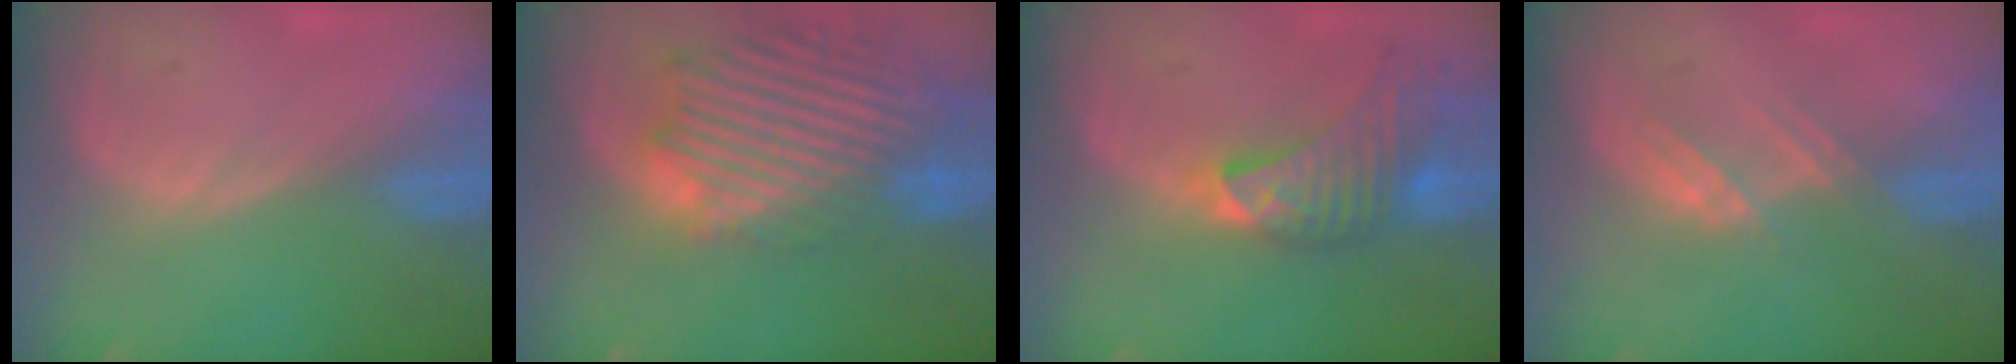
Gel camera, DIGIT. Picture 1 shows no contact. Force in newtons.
{"total": 14.0, "press": 11.9, "slide": 7.2}
{"total": 8.0, "press": 7.9, "slide": 1.4}
{"total": 3.0, "press": 2.9, "slide": 0.7}